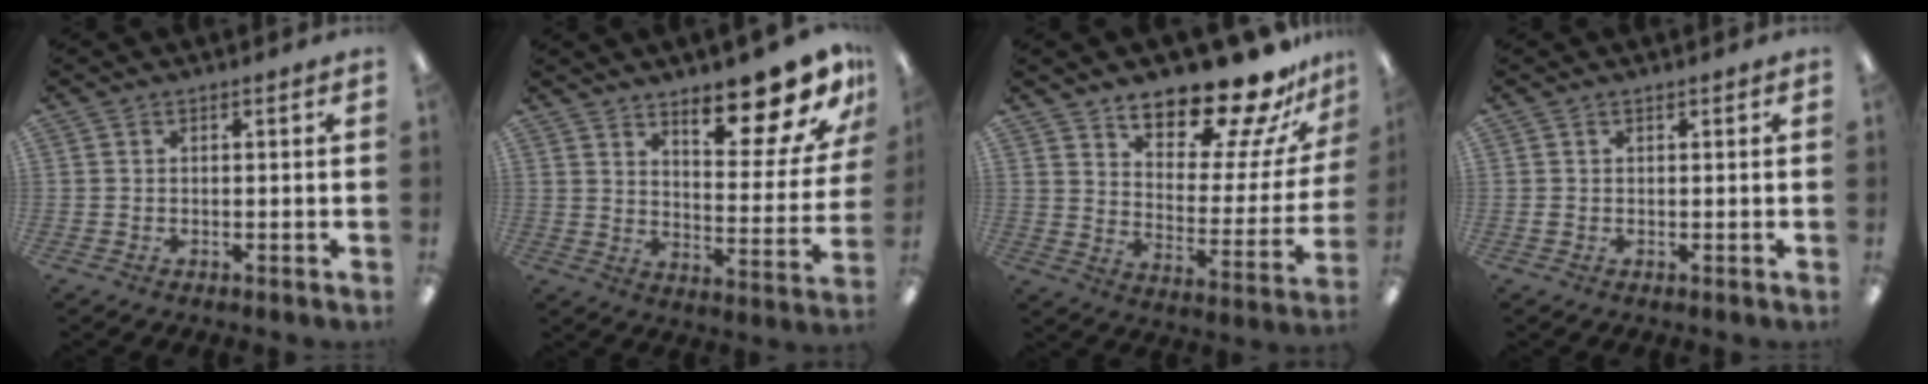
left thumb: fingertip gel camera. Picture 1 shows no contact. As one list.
[{"total": 16.6, "force": [12.8, 5.0, 9.4], "torque": [-0.117, -0.098, 0.206]}, {"total": 19.3, "force": [16.7, 4.9, 8.4], "torque": [-0.120, -0.133, 0.277]}, {"total": 0.6, "force": [0.2, 0.5, 0.3], "torque": [-0.007, 0.003, 0.003]}]